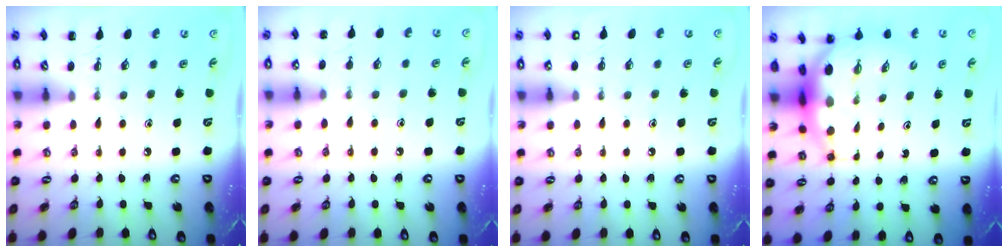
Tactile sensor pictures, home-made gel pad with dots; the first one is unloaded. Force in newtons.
{"total": 6.7, "press": 6.3, "slide": 2.3}
{"total": 1.3, "press": 1.3, "slide": 0.1}
{"total": 7.5, "press": 7.2, "slide": 2.1}